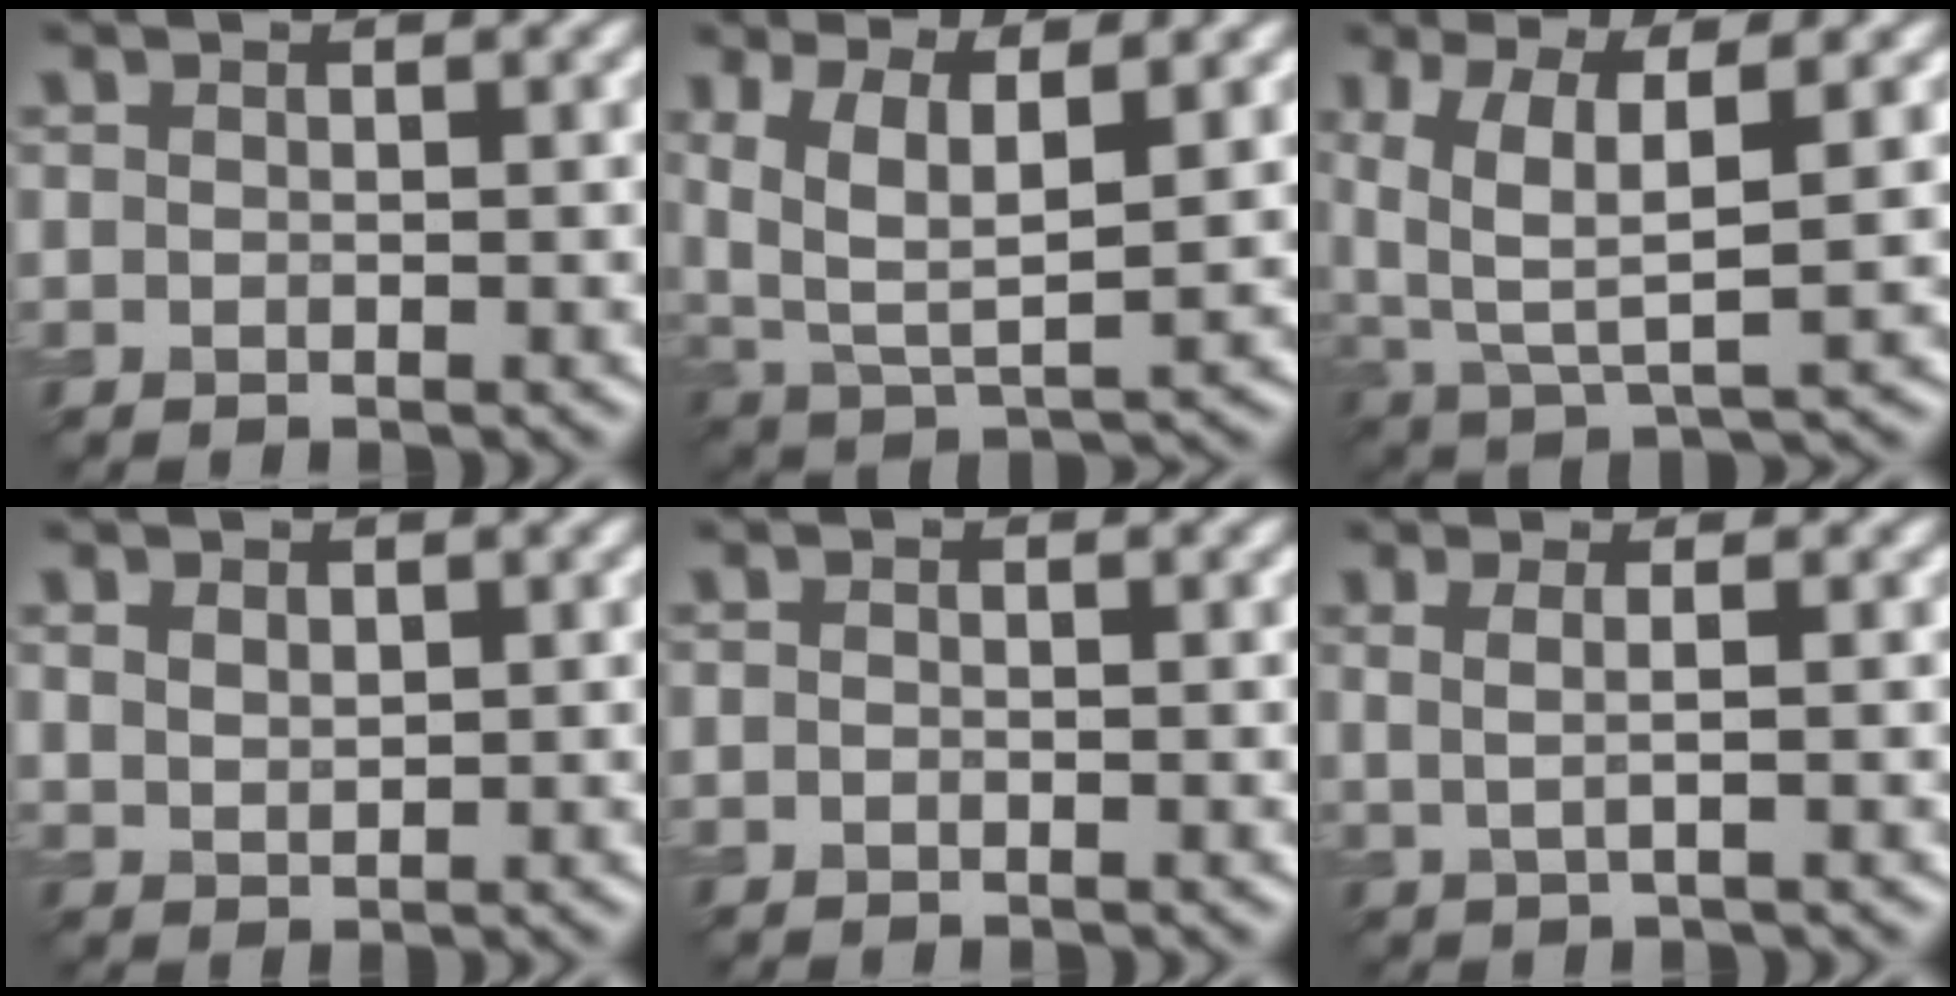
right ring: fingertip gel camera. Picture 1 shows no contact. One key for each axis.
{"total": 6.7, "fx": 2.6, "fy": 2.8, "fz": 5.5, "tx": -0.121, "ty": 0.001, "tz": 0.050}
{"total": 6.5, "fx": 2.2, "fy": 2.1, "fz": 5.7, "tx": -0.120, "ty": 0.002, "tz": 0.044}
{"total": 1.4, "fx": 0.9, "fy": 0.8, "fz": 0.6, "tx": -0.012, "ty": 0.005, "tz": 0.021}
{"total": 0.0}
{"total": 2.0, "fx": 0.6, "fy": 0.6, "fz": 1.8, "tx": -0.031, "ty": -0.001, "tz": -0.002}